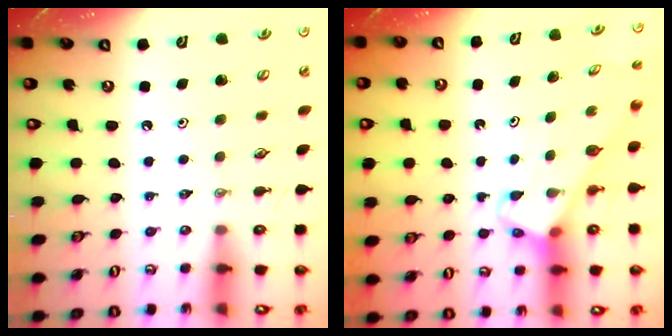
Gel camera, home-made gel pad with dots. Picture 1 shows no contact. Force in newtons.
{"total": 3.8, "press": 3.8, "slide": 0.2}